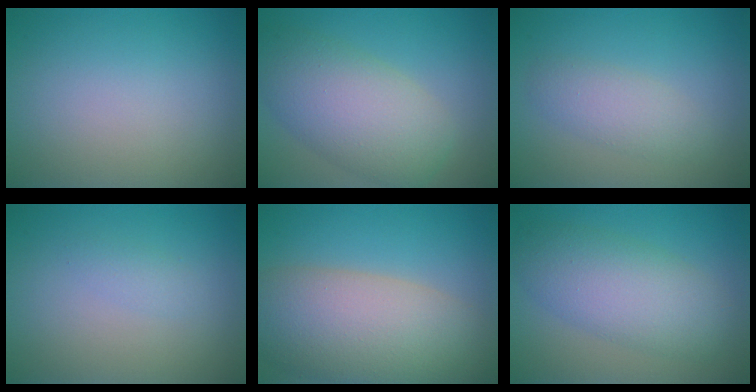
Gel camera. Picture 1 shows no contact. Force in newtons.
{"total": 7.5, "press": 7.5, "slide": 0.2}
{"total": 2.5, "press": 2.5, "slide": 0.1}
{"total": 1.0, "press": 1.0, "slide": 0.0}
{"total": 10.1, "press": 10.1, "slide": 0.9}
{"total": 6.1, "press": 6.1, "slide": 0.2}